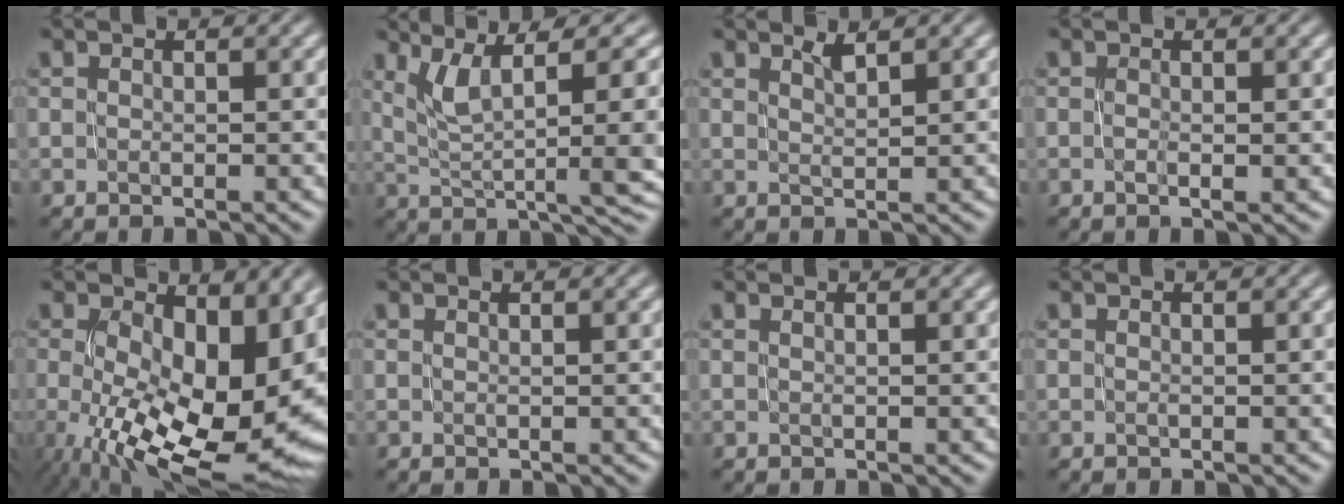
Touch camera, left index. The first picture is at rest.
{"total": 9.0, "force": [2.2, 2.4, 8.4], "torque": [-0.140, 0.011, 0.049]}
{"total": 1.2, "force": [1.1, 0.1, 0.5], "torque": [-0.007, 0.002, 0.017]}
{"total": 0.7, "force": [-0.1, 0.2, 0.7], "torque": [-0.015, -0.002, -0.001]}
{"total": 16.2, "force": [-2.1, 8.2, 13.8], "torque": [-0.192, -0.023, -0.018]}
{"total": 0.0}
{"total": 0.0}
{"total": 0.0}